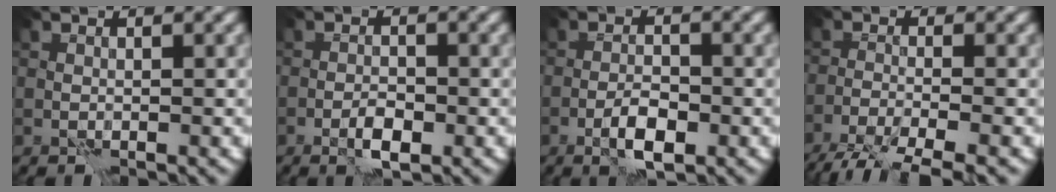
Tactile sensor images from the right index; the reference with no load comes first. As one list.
[{"total": 2.2, "force": [-1.0, 0.7, 1.9], "torque": [-0.033, 0.001, -0.019]}, {"total": 3.1, "force": [-1.3, 1.0, 2.6], "torque": [-0.048, 0.003, -0.027]}, {"total": 5.5, "force": [-4.4, 0.7, 3.3], "torque": [-0.054, -0.008, -0.083]}]